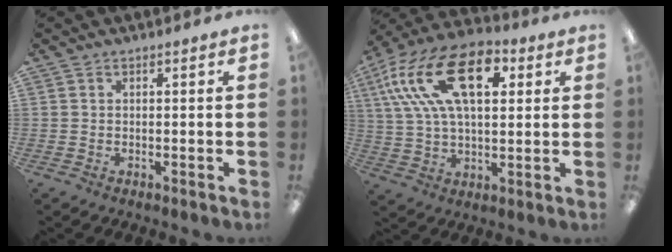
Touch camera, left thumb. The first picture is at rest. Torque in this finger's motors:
{"motor_torque": [0.46, 1.83, 1.82, -0.95, 0.22]}